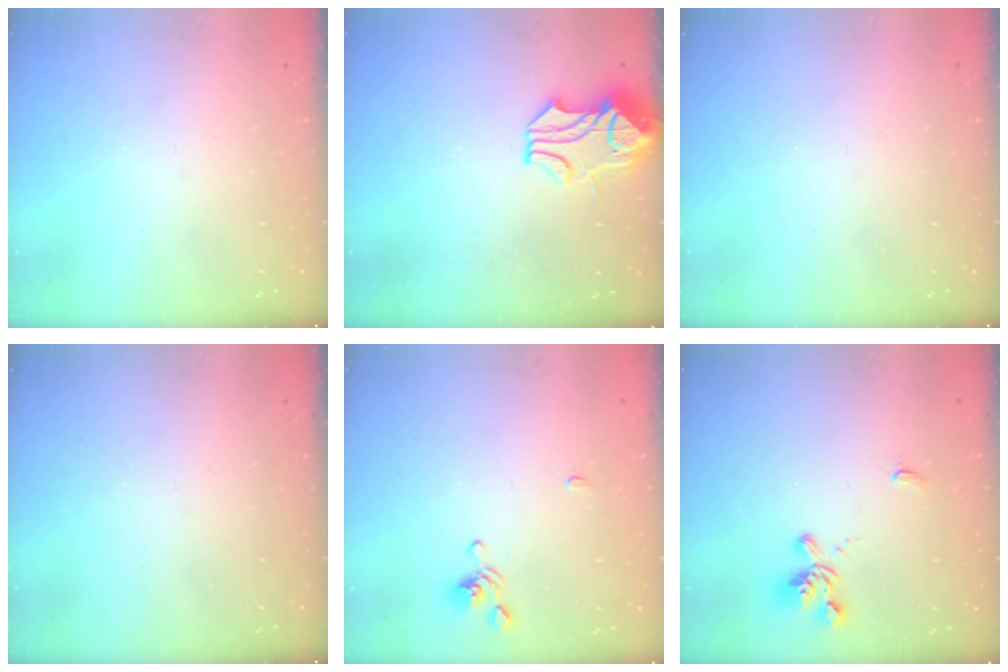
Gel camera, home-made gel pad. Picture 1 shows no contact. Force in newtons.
{"total": 1.6, "press": 0.9, "slide": 1.3}
{"total": 0.0}
{"total": 0.0}
{"total": 2.2, "press": 2.2, "slide": 0.4}
{"total": 1.1, "press": 0.4, "slide": 1.0}